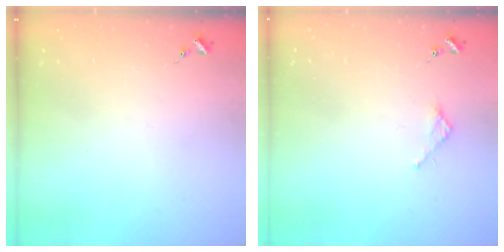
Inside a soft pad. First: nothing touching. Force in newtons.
{"total": 2.7, "press": 2.7, "slide": 0.2}